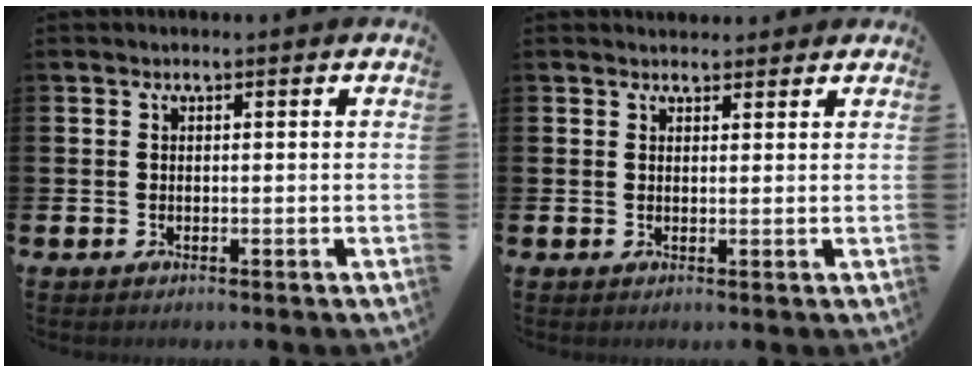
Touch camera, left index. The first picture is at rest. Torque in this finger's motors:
{"motor_torque": [0.70, -1.17, 0.10, 0.01]}